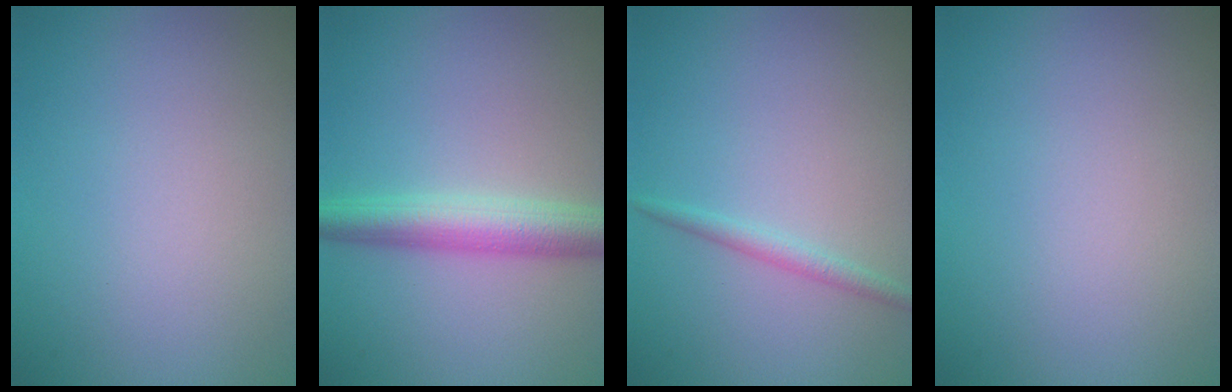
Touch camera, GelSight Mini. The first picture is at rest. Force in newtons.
{"total": 4.5, "press": 4.5, "slide": 0.1}
{"total": 1.3, "press": 1.3, "slide": 0.1}
{"total": 0.0}